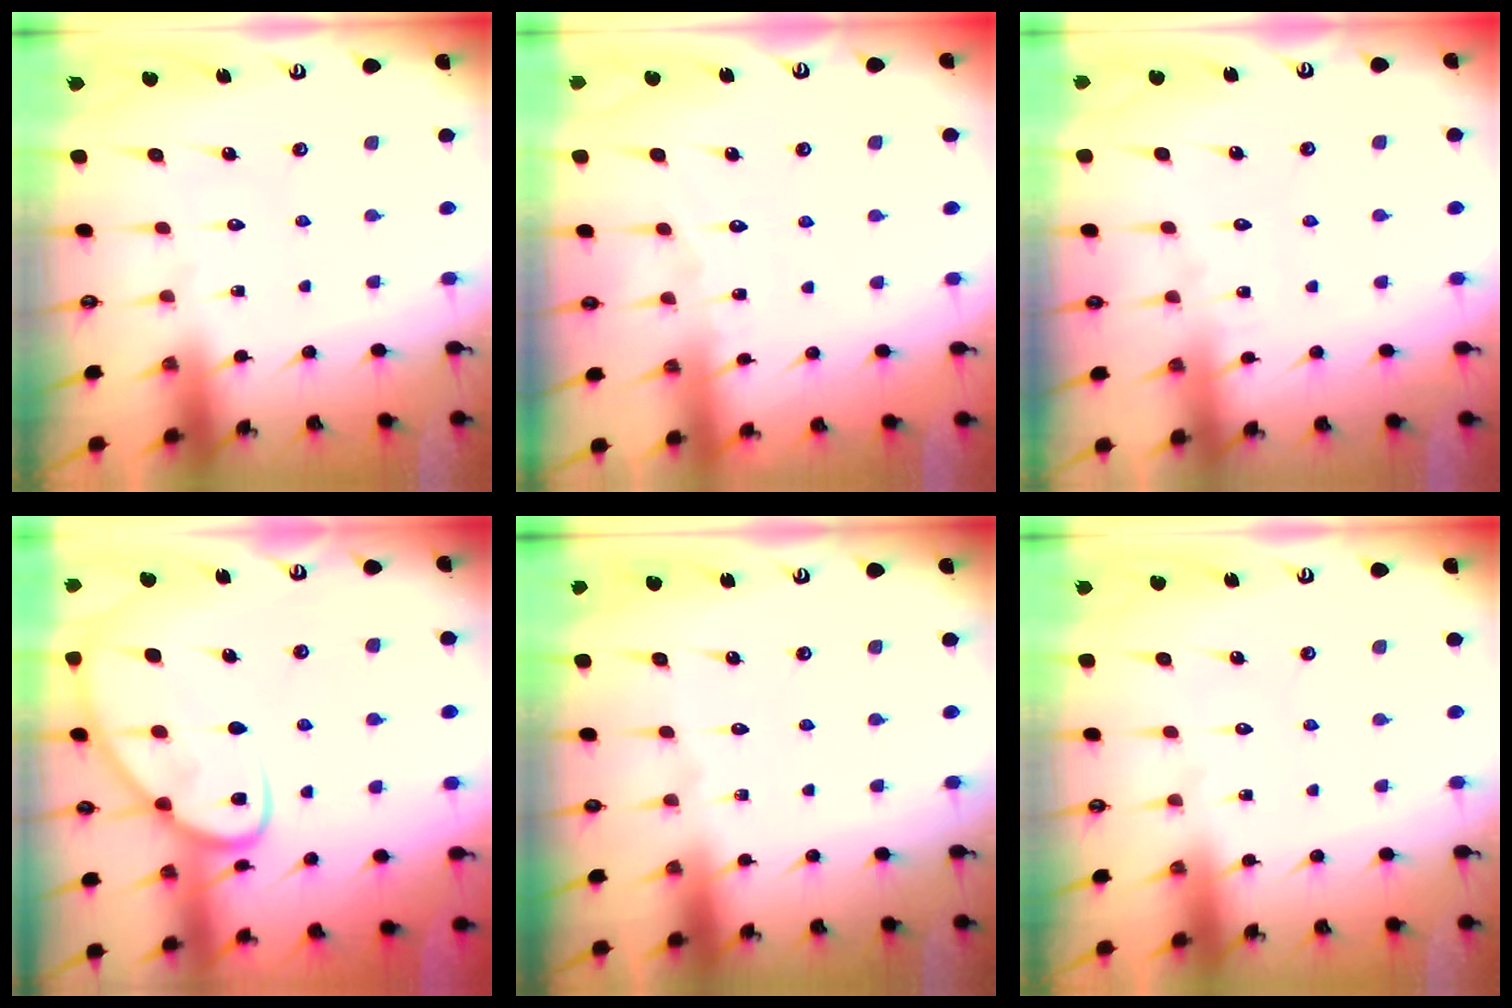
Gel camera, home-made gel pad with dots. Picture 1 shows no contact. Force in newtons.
{"total": 4.2, "press": 4.2, "slide": 0.5}
{"total": 2.8, "press": 2.8, "slide": 0.4}
{"total": 15.6, "press": 15.6, "slide": 1.3}
{"total": 0.0}
{"total": 0.0}